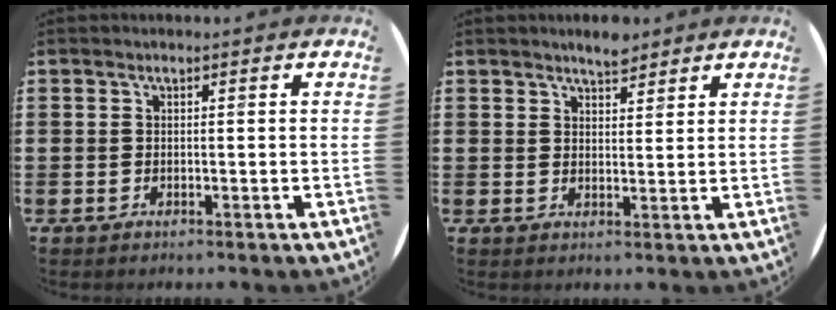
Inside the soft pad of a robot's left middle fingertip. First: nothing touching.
{"total": 3.0, "force": [2.9, 0.6, 0.5], "torque": [-0.006, -0.007, 0.051]}